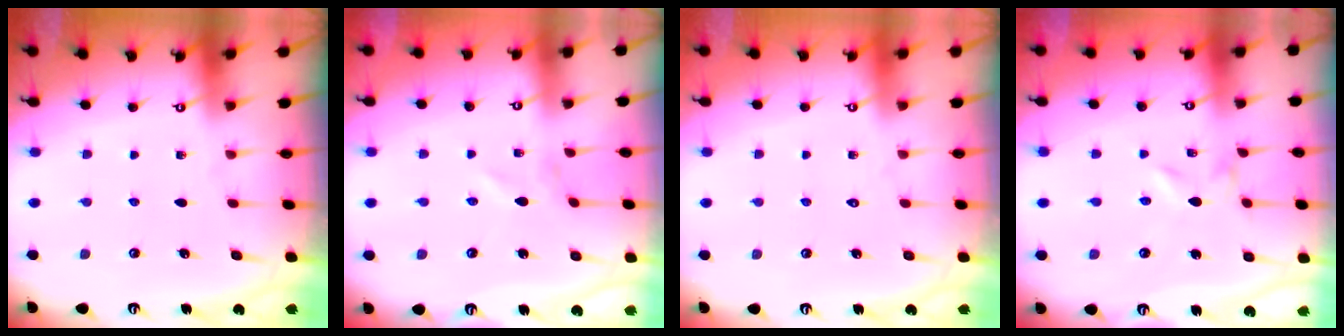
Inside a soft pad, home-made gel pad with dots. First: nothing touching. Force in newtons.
{"total": 0.0}
{"total": 1.5, "press": 1.5, "slide": 0.1}
{"total": 0.0}